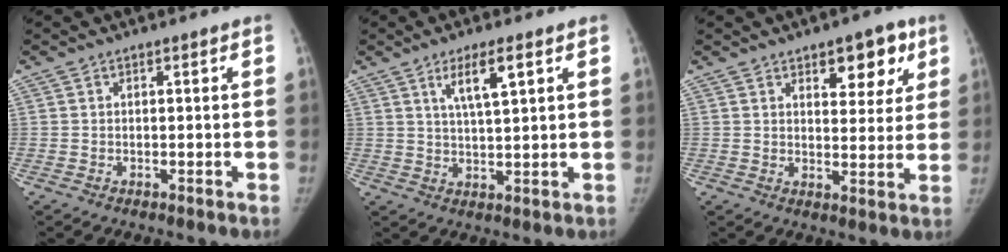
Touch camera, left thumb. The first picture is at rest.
{"total": 6.5, "force": [3.2, 1.4, 5.5], "torque": [-0.094, -0.018, 0.059]}
{"total": 9.3, "force": [5.0, 4.8, 6.2], "torque": [-0.043, -0.021, 0.065]}